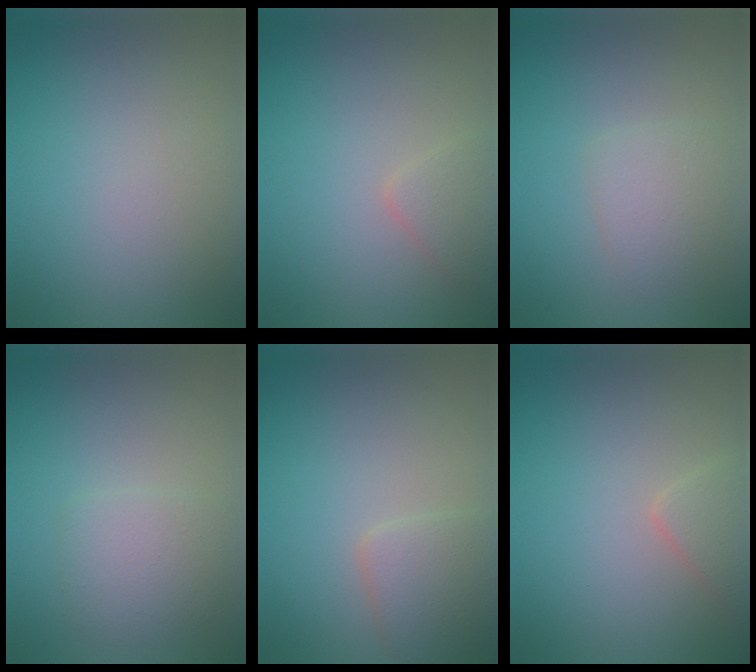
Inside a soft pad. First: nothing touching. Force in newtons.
{"total": 1.7, "press": 1.7, "slide": 0.1}
{"total": 2.0, "press": 2.0, "slide": 0.0}
{"total": 2.8, "press": 2.8, "slide": 0.1}
{"total": 2.9, "press": 2.9, "slide": 0.2}
{"total": 1.9, "press": 1.9, "slide": 0.0}